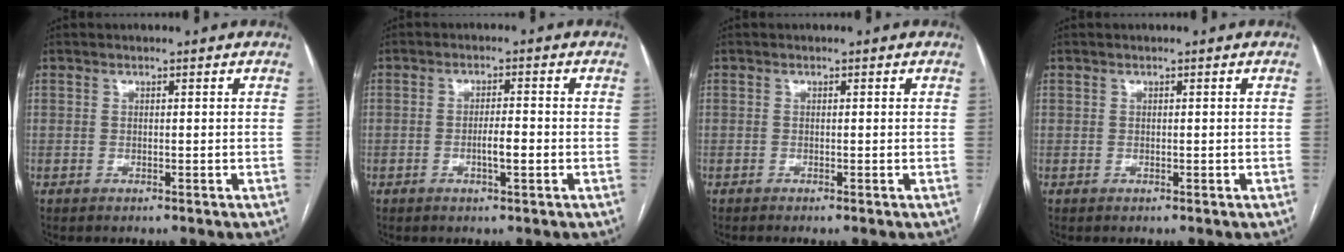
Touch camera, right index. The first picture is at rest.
{"total": 3.3, "force": [-0.9, 0.6, 3.1], "torque": [-0.054, 0.000, -0.014]}
{"total": 0.5, "force": [-0.2, 0.0, 0.5], "torque": [-0.011, 0.001, -0.005]}
{"total": 0.0}